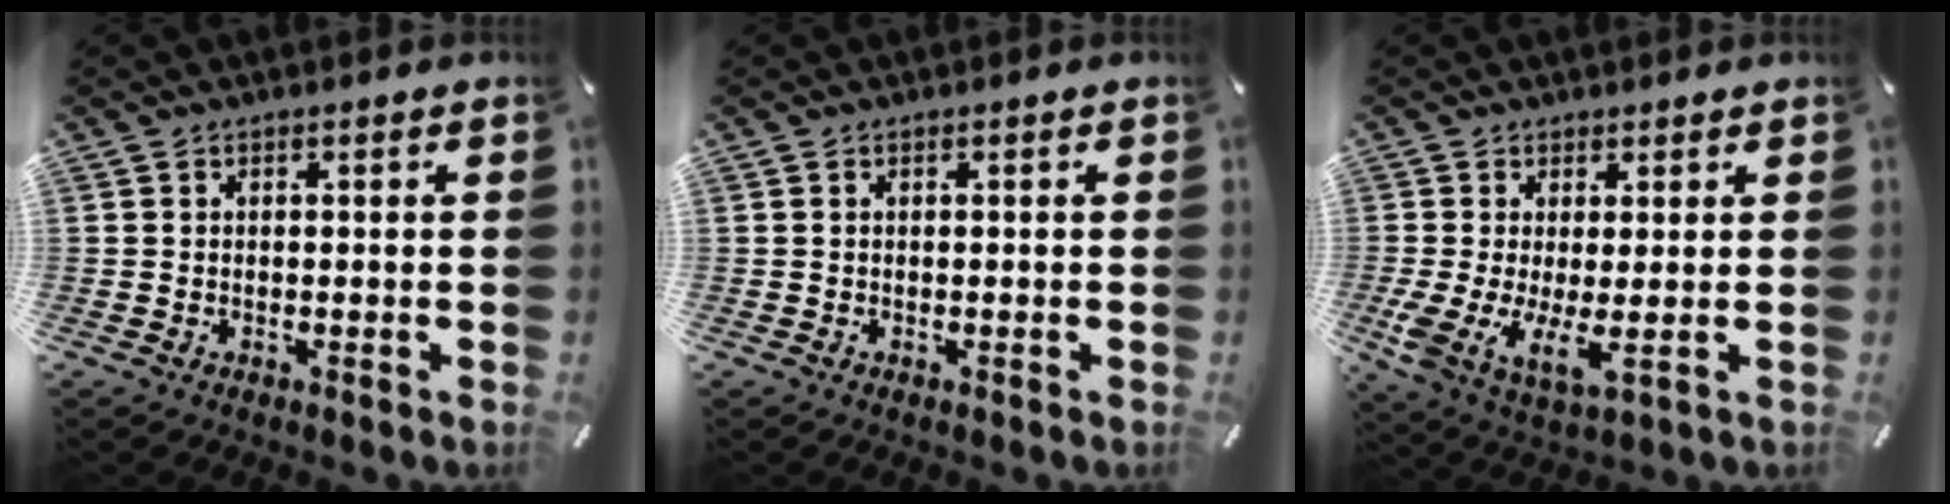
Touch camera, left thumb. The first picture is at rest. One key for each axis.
{"total": 0.0}
{"total": 6.7, "fx": -0.1, "fy": 2.5, "fz": 6.2, "tx": -0.141, "ty": -0.036, "tz": 0.001}